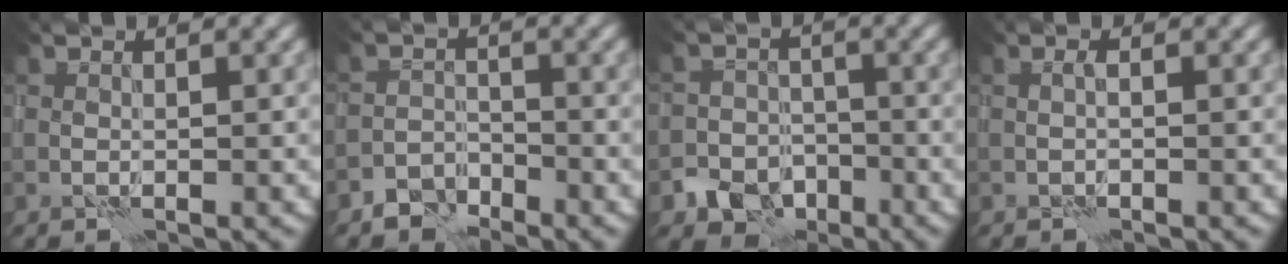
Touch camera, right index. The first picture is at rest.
{"total": 2.7, "force": [-2.4, 1.3, 0.2], "torque": [0.002, 0.003, -0.055]}
{"total": 4.3, "force": [-2.6, 3.3, 1.0], "torque": [-0.007, -0.005, -0.051]}
{"total": 0.0}